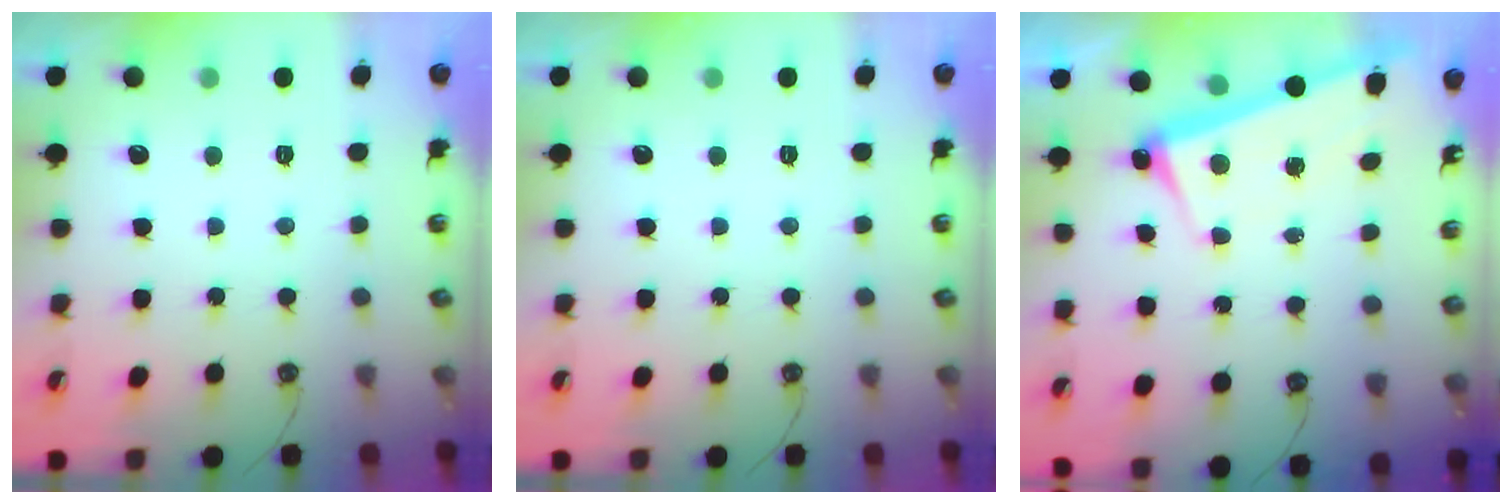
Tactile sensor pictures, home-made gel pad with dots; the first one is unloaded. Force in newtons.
{"total": 0.0}
{"total": 3.3, "press": 3.2, "slide": 0.8}